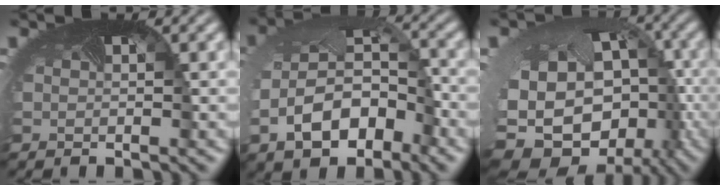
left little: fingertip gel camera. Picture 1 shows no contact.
{"total": 7.3, "force": [-2.8, 4.4, 5.2], "torque": [-0.120, -0.017, -0.050]}
{"total": 18.6, "force": [-5.4, 13.7, 11.3], "torque": [-0.212, -0.092, -0.060]}